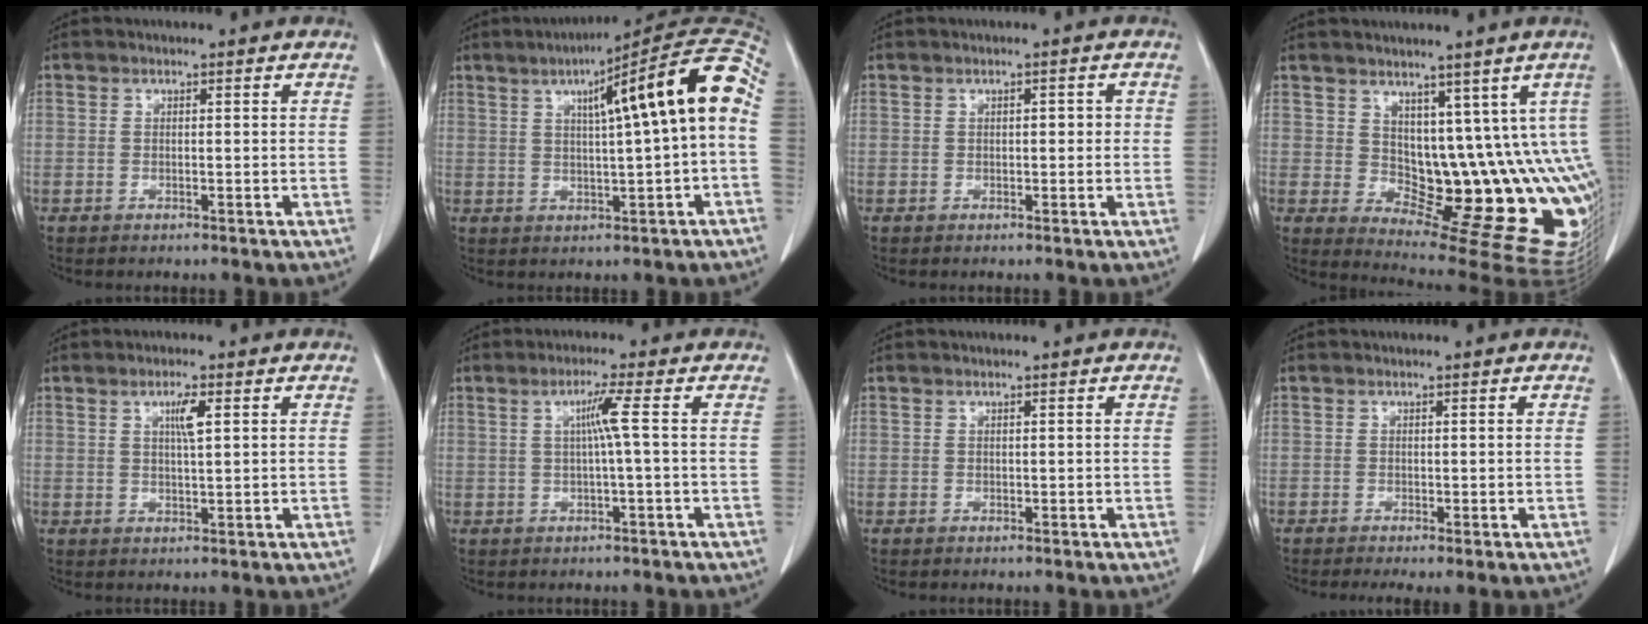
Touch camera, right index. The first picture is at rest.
{"total": 15.5, "force": [2.8, 0.5, 15.2], "torque": [-0.211, 0.040, 0.035]}
{"total": 1.4, "force": [0.1, 0.8, 1.1], "torque": [-0.012, 0.009, 0.003]}
{"total": 14.4, "force": [2.8, 7.2, 12.1], "torque": [-0.140, -0.004, 0.059]}
{"total": 3.1, "force": [1.3, 0.3, 2.8], "torque": [-0.050, 0.000, 0.023]}
{"total": 3.4, "force": [0.5, -0.9, 3.3], "torque": [-0.064, 0.004, 0.011]}
{"total": 0.0}
{"total": 2.6, "force": [-0.8, 0.7, 2.3], "torque": [-0.040, -0.005, -0.007]}